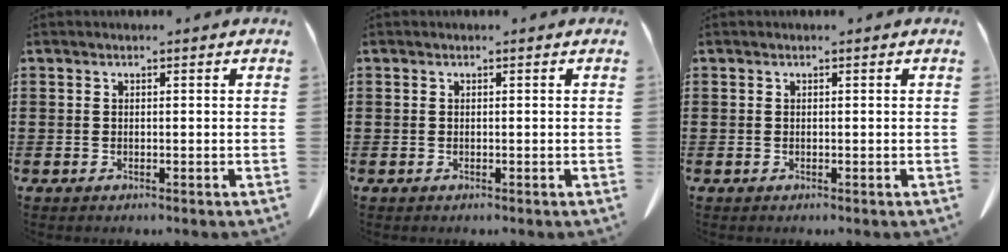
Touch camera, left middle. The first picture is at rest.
{"total": 0.0}
{"total": 0.0}